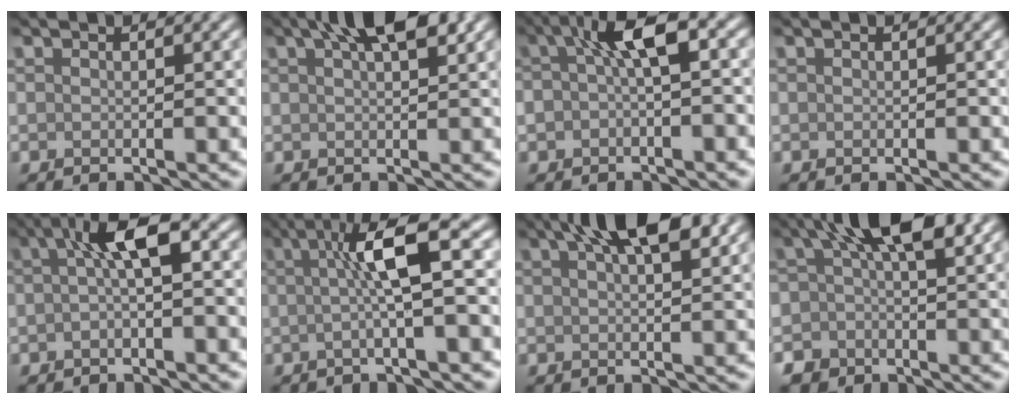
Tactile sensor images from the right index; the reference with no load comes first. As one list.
[{"total": 5.3, "force": [2.9, 2.0, 4.0], "torque": [-0.058, 0.013, 0.044]}, {"total": 4.7, "force": [0.4, 2.0, 4.3], "torque": [-0.070, 0.018, -0.003]}, {"total": 0.0}, {"total": 4.2, "force": [0.4, 1.0, 4.1], "torque": [-0.069, 0.019, -0.001]}, {"total": 6.2, "force": [0.8, 1.0, 6.0], "torque": [-0.099, 0.018, 0.006]}, {"total": 6.7, "force": [3.8, 2.2, 5.0], "torque": [-0.070, 0.021, 0.051]}, {"total": 7.3, "force": [-0.2, 4.9, 5.4], "torque": [-0.078, 0.005, -0.021]}]